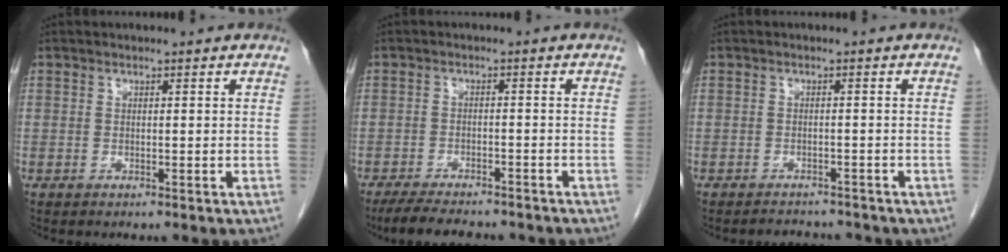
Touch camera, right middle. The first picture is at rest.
{"total": 9.9, "force": [-8.6, 2.3, 4.3], "torque": [-0.068, -0.011, -0.126]}
{"total": 4.2, "force": [-3.9, 1.5, 0.4], "torque": [-0.004, 0.002, -0.050]}